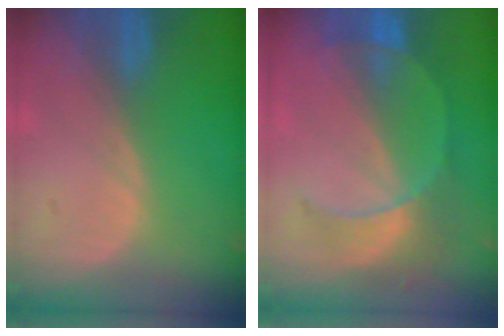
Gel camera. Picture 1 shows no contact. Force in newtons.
{"total": 7.9, "press": 6.9, "slide": 3.9}